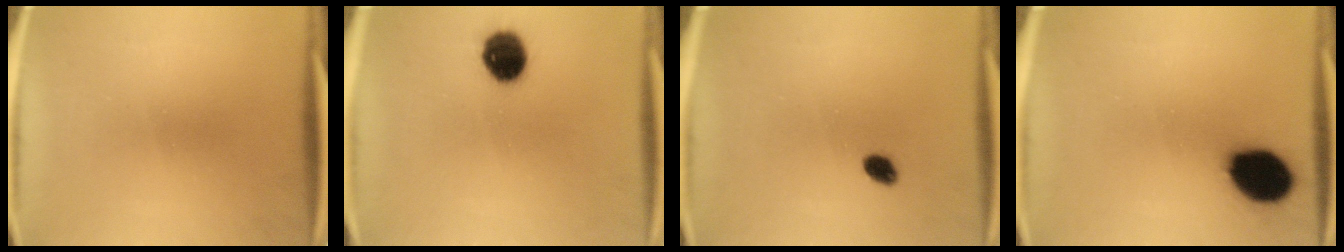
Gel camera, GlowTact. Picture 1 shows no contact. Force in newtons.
{"total": 9.4}
{"total": 2.4}
{"total": 14.2}